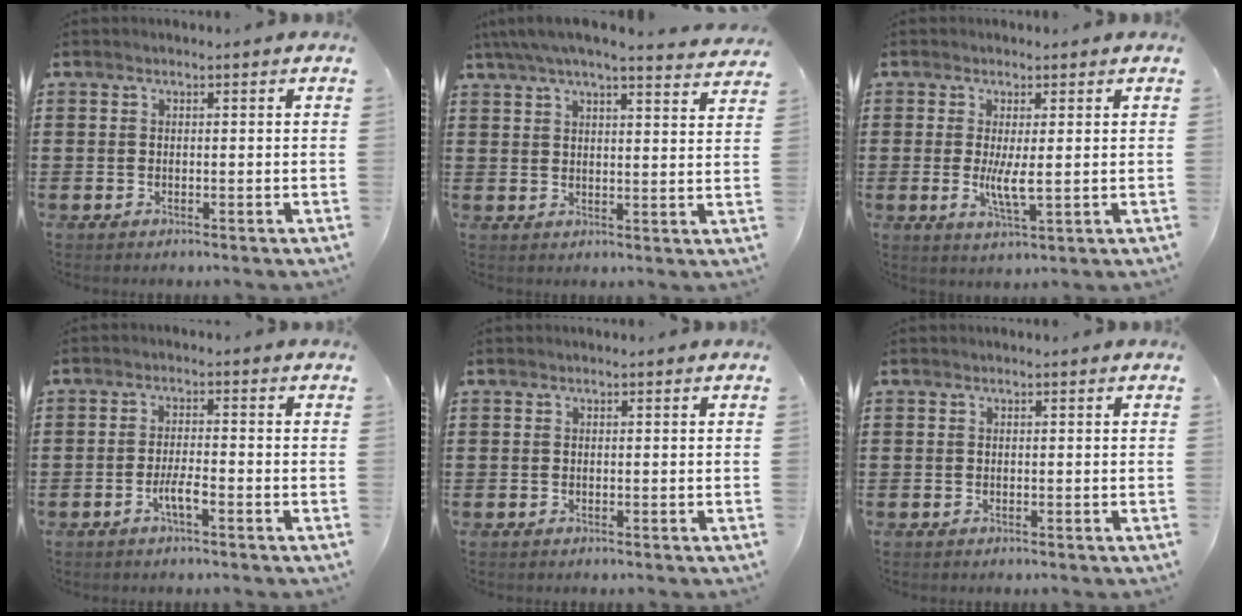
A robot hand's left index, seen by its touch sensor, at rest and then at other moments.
{"total": 5.1, "force": [4.6, 0.3, 2.2], "torque": [-0.060, -0.020, 0.081]}
{"total": 4.4, "force": [0.1, 0.7, 4.4], "torque": [-0.086, -0.006, 0.000]}
{"total": 3.4, "force": [-1.6, 0.6, 2.9], "torque": [-0.056, 0.001, -0.031]}
{"total": 0.0}
{"total": 0.0}